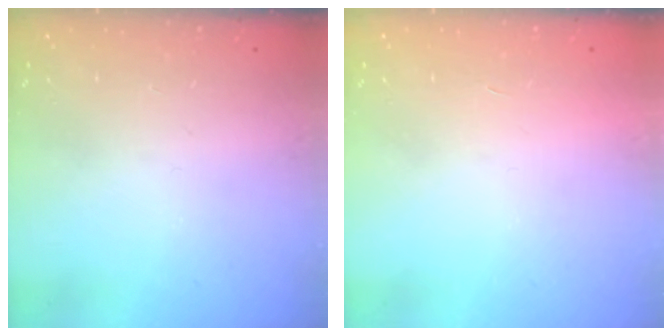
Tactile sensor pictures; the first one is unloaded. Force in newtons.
{"total": 1.7, "press": 1.7, "slide": 0.1}